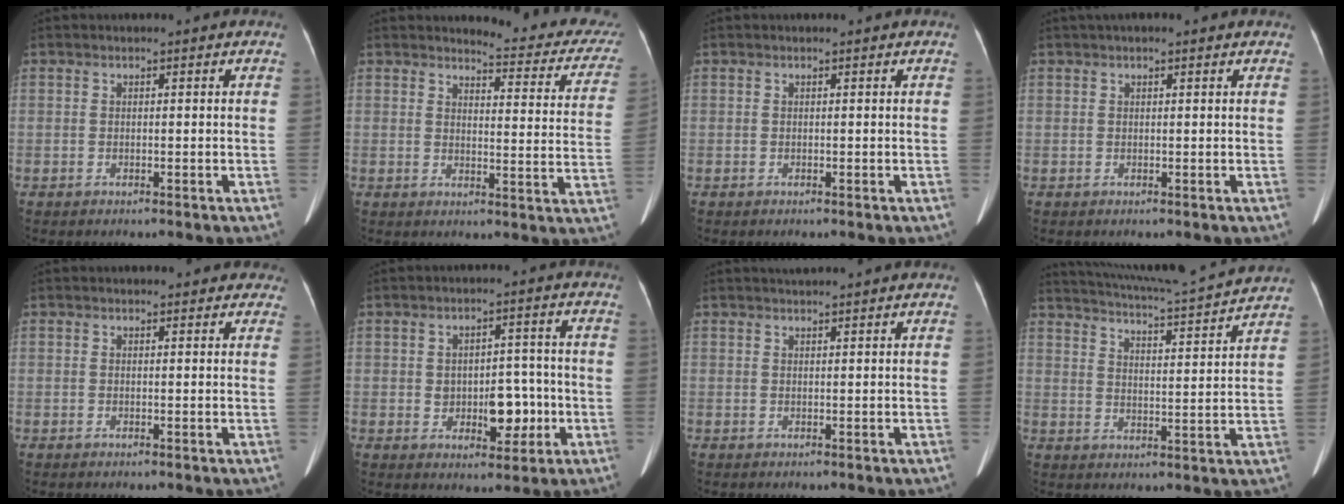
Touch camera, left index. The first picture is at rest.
{"total": 13.2, "force": [12.7, 2.4, 3.1], "torque": [-0.010, -0.059, 0.118]}
{"total": 0.0}
{"total": 2.9, "force": [2.1, 0.6, 1.9], "torque": [-0.027, 0.030, 0.030]}
{"total": 5.9, "force": [5.2, 2.2, 1.6], "torque": [0.000, 0.010, 0.043]}
{"total": 6.3, "force": [-1.0, 3.8, 4.9], "torque": [-0.062, 0.011, -0.006]}
{"total": 2.7, "force": [2.5, -0.4, 0.8], "torque": [-0.011, 0.021, 0.043]}
{"total": 15.8, "force": [15.0, -1.2, 4.7], "torque": [-0.095, -0.023, 0.208]}